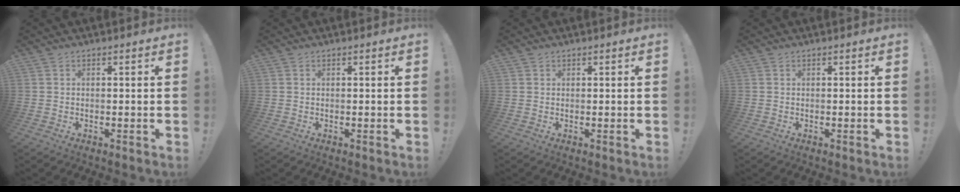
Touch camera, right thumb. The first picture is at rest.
{"total": 0.0}
{"total": 0.7, "force": [0.5, 0.5, 0.0], "torque": [0.004, -0.001, 0.009]}
{"total": 0.0}